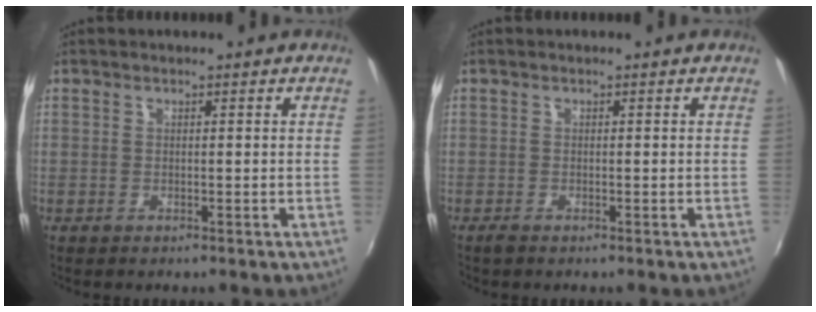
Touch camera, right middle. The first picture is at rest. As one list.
[{"total": 0.8, "force": [-0.7, 0.3, 0.3], "torque": [-0.006, -0.004, -0.016]}]